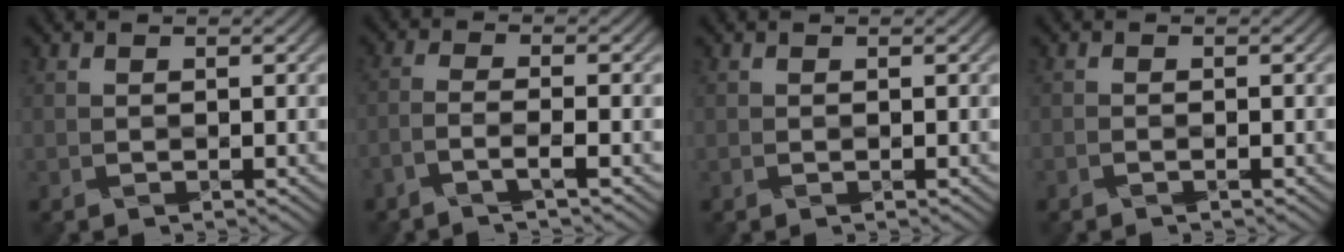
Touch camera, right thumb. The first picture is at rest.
{"total": 2.8, "force": [-1.9, 0.3, 2.1], "torque": [-0.032, 0.008, -0.057]}
{"total": 0.0}
{"total": 0.6, "force": [-0.4, 0.1, 0.3], "torque": [-0.003, 0.001, -0.011]}